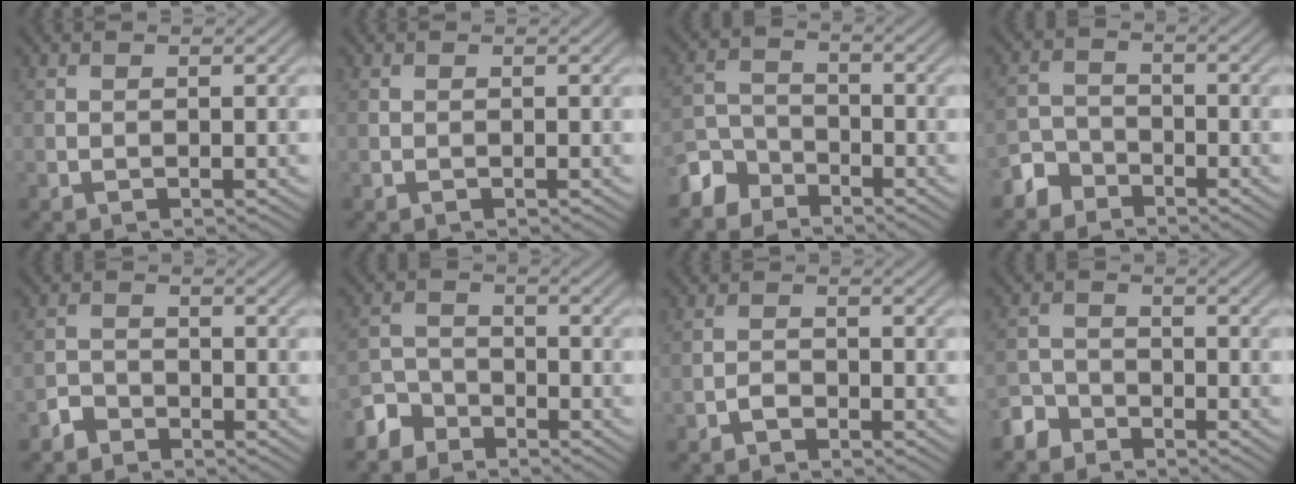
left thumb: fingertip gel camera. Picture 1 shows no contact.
{"total": 0.0}
{"total": 4.7, "force": [-3.8, 2.6, 1.0], "torque": [-0.025, 0.000, -0.089]}
{"total": 3.5, "force": [-2.8, 2.1, 0.7], "torque": [-0.012, 0.004, -0.069]}
{"total": 2.2, "force": [-1.8, 1.2, 0.4], "torque": [-0.003, 0.004, -0.043]}
{"total": 3.8, "force": [-3.1, 2.0, 0.7], "torque": [-0.012, 0.003, -0.076]}
{"total": 1.4, "force": [-1.1, 0.7, 0.6], "torque": [-0.008, 0.004, -0.024]}
{"total": 3.3, "force": [-2.8, 1.7, 0.6], "torque": [-0.012, 0.001, -0.070]}